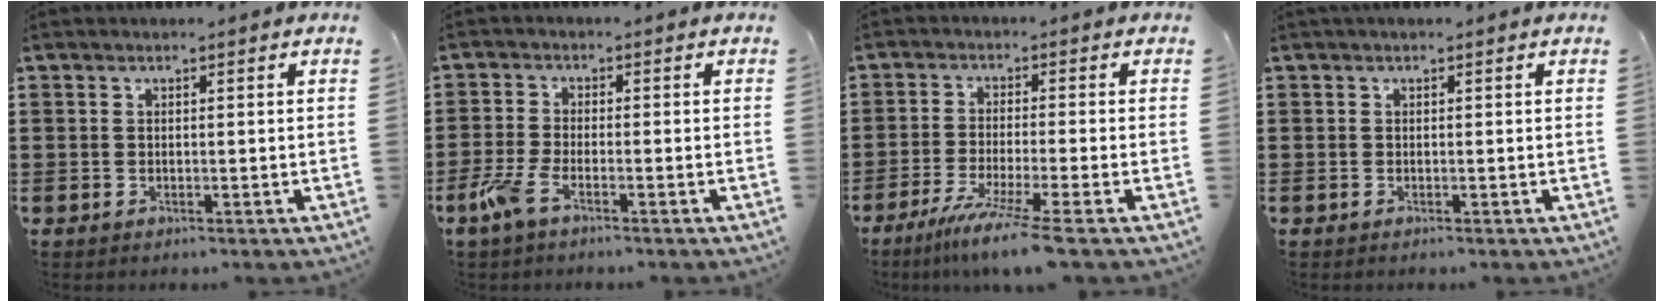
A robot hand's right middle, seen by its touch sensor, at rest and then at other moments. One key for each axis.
{"total": 4.3, "fx": -2.6, "fy": 1.0, "fz": 3.3, "tx": -0.089, "ty": -0.010, "tz": -0.054}
{"total": 6.1, "fx": -4.5, "fy": -0.9, "fz": 4.1, "tx": -0.085, "ty": -0.025, "tz": -0.086}
{"total": 0.0}